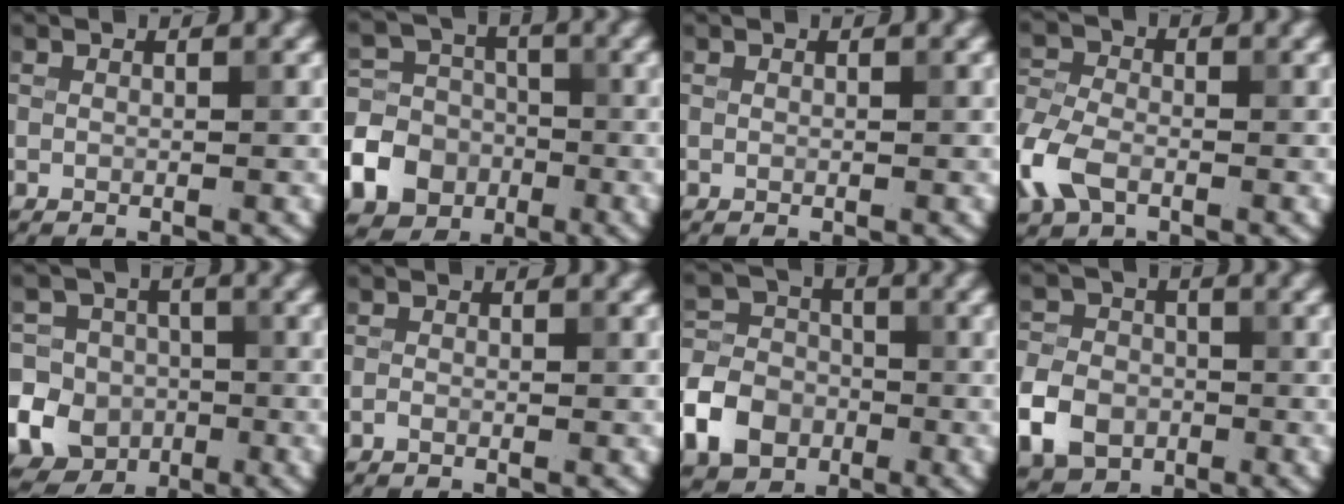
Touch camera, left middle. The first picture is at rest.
{"total": 10.0, "force": [-4.1, 8.5, 3.2], "torque": [-0.065, -0.022, -0.093]}
{"total": 0.0}
{"total": 5.2, "force": [-2.4, 3.4, 3.2], "torque": [-0.081, 0.002, -0.061]}
{"total": 18.3, "force": [-6.3, 16.8, 4.0], "torque": [-0.118, -0.018, -0.140]}
{"total": 0.5, "force": [-0.4, 0.2, 0.3], "torque": [-0.005, -0.001, -0.008]}
{"total": 7.4, "force": [-3.3, 5.7, 3.4], "torque": [-0.071, -0.004, -0.075]}
{"total": 6.6, "force": [-2.6, 5.1, 3.3], "torque": [-0.073, -0.005, -0.064]}